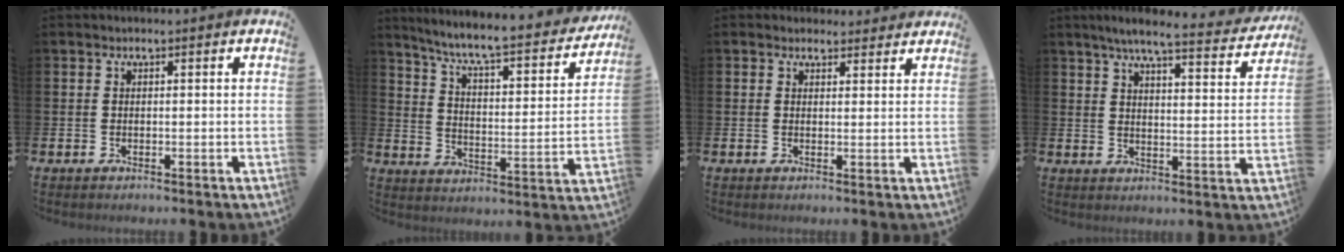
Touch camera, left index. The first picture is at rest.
{"total": 7.3, "force": [6.5, 0.8, 3.3], "torque": [-0.089, -0.051, 0.103]}
{"total": 2.3, "force": [2.1, 0.9, -0.1], "torque": [0.005, -0.006, 0.037]}
{"total": 6.4, "force": [5.7, 0.7, 2.9], "torque": [-0.064, -0.030, 0.093]}